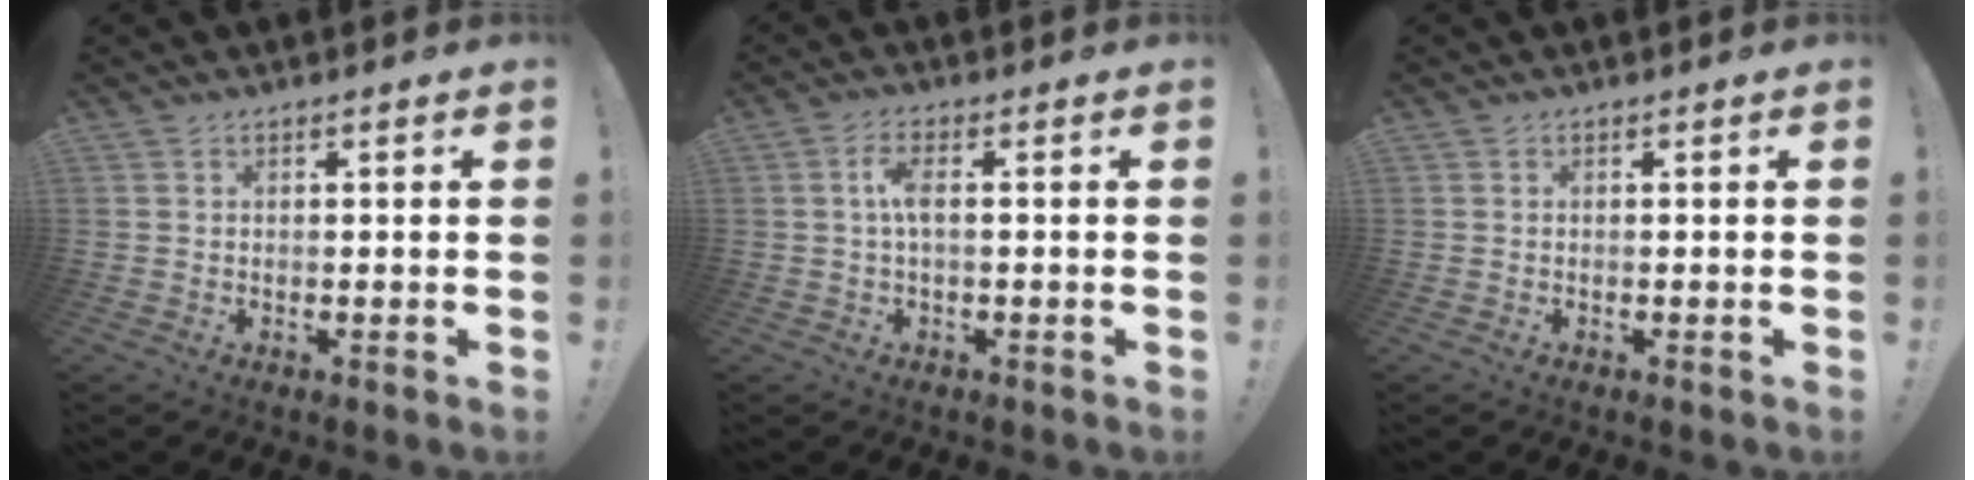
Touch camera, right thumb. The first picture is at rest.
{"total": 4.7, "force": [0.1, 1.4, 4.5], "torque": [-0.093, 0.006, -0.001]}
{"total": 0.0}